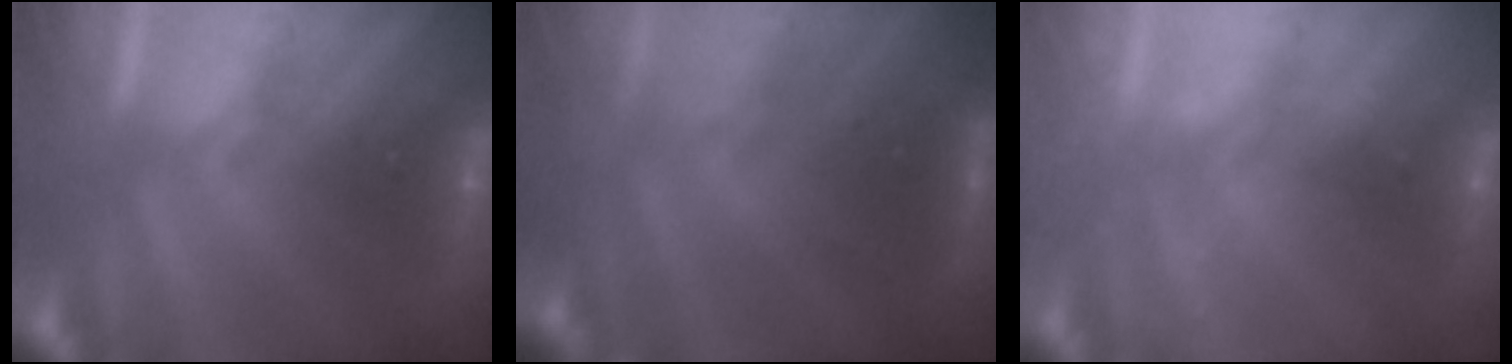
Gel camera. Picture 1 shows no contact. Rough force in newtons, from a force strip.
{"total": 4.9}
{"total": 2.2}